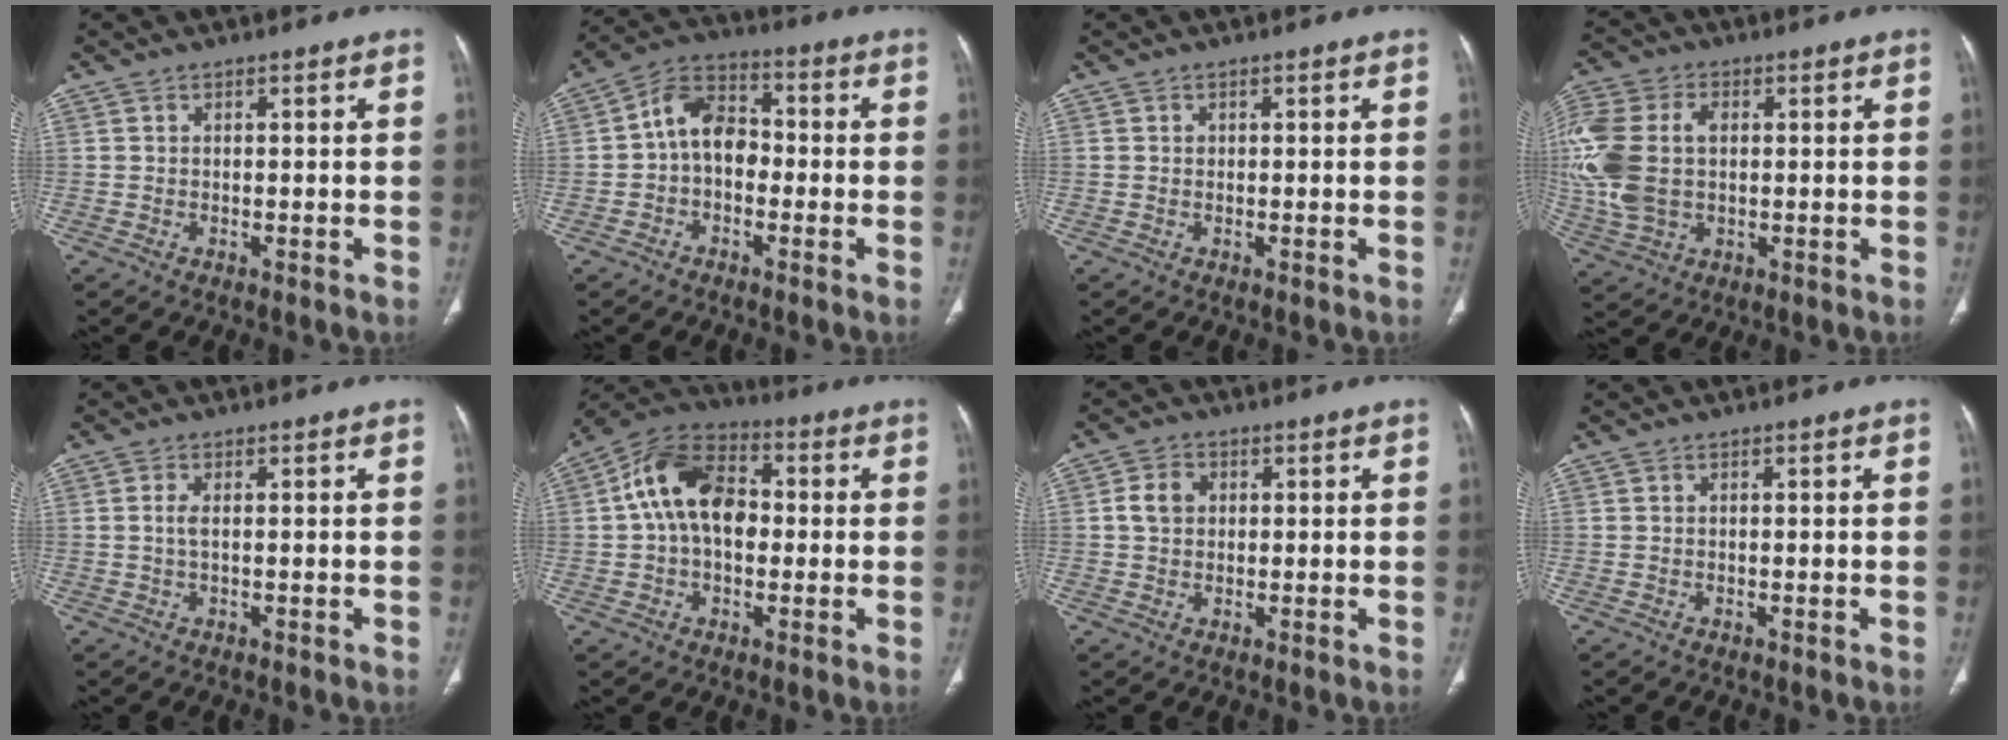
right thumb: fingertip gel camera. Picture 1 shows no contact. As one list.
[{"total": 8.9, "force": [-1.0, 6.5, 6.0], "torque": [-0.078, 0.032, -0.034]}, {"total": 0.5, "force": [0.1, 0.5, 0.2], "torque": [0.001, 0.002, 0.002]}, {"total": 16.9, "force": [1.2, 11.5, 12.3], "torque": [-0.308, 0.010, 0.029]}, {"total": 1.9, "force": [0.1, 0.7, 1.7], "torque": [-0.045, 0.001, 0.004]}, {"total": 14.2, "force": [0.9, 9.6, 10.4], "torque": [-0.163, 0.032, 0.003]}, {"total": 4.0, "force": [0.7, 3.3, 2.2], "torque": [-0.035, 0.008, 0.010]}, {"total": 0.0}]